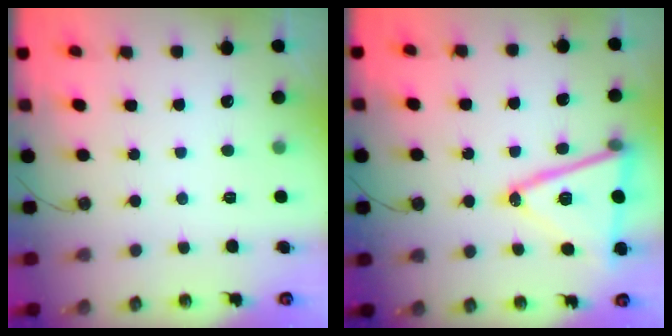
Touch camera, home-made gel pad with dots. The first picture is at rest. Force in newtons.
{"total": 18.5, "press": 18.2, "slide": 3.5}